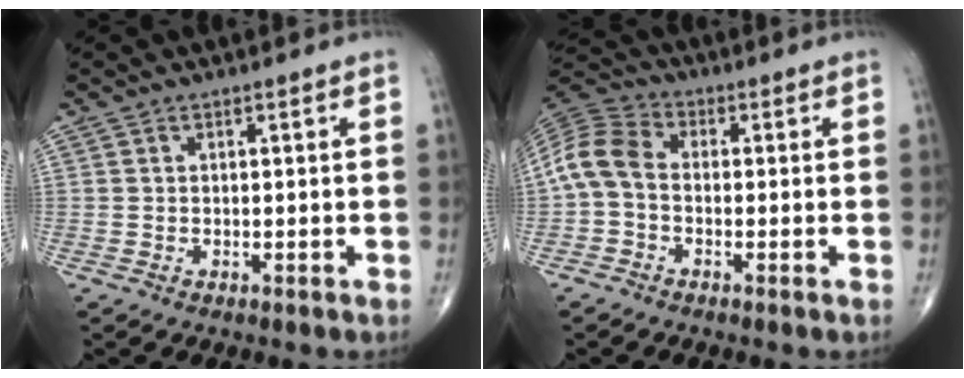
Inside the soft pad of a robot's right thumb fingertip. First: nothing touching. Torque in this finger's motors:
{"motor_torque": [-0.19, 0.36, 0.56, -0.32, 0.04]}